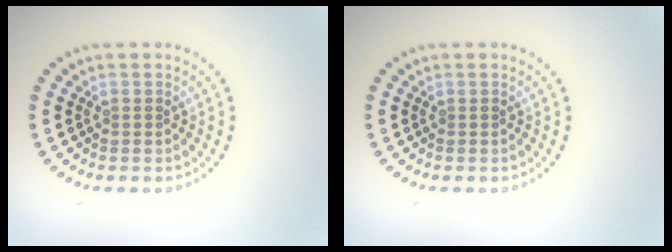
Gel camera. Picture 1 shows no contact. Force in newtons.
{"total": 0.0}